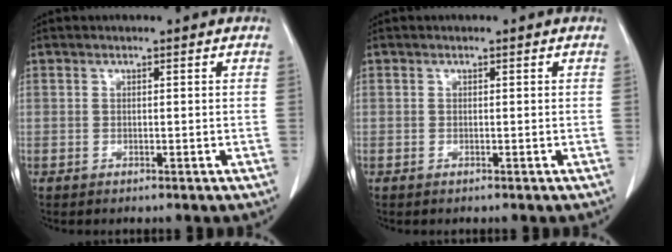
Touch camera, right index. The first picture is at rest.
{"total": 0.0}